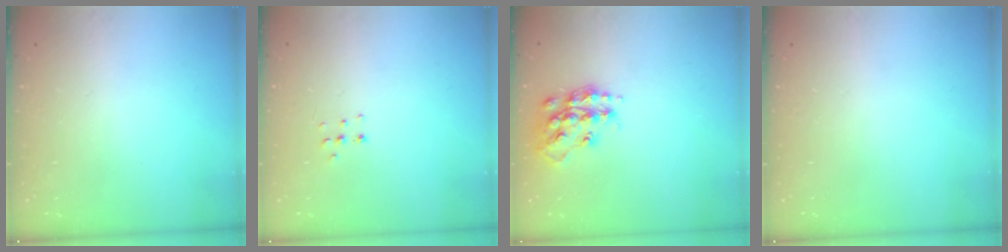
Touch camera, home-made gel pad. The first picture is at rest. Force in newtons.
{"total": 3.8, "press": 3.7, "slide": 0.9}
{"total": 14.7, "press": 14.7, "slide": 0.9}
{"total": 0.0}